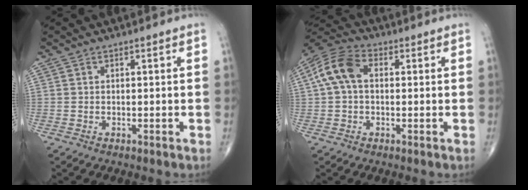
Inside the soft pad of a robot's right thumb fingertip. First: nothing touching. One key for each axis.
{"total": 8.8, "fx": 1.1, "fy": 5.8, "fz": 6.5, "tx": -0.136, "ty": 0.029, "tz": 0.013}